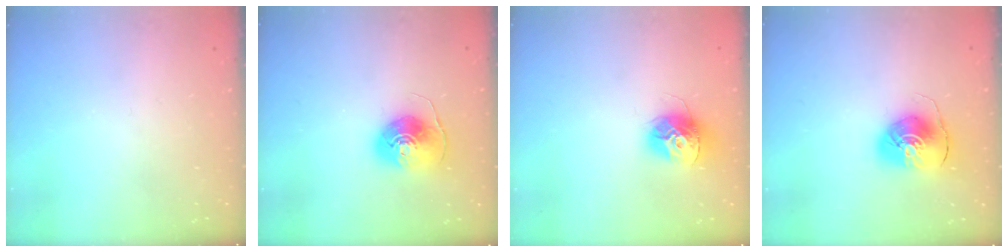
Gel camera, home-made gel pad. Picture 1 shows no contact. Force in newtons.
{"total": 8.1, "press": 8.0, "slide": 0.3}
{"total": 13.2, "press": 13.2, "slide": 1.2}
{"total": 9.1, "press": 9.0, "slide": 0.9}